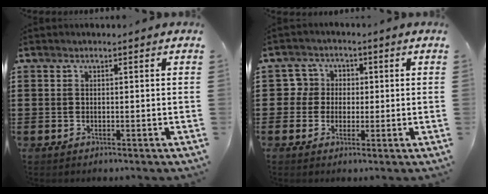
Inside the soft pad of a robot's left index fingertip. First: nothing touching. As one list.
[{"total": 4.1, "force": [0.3, 4.1, 0.5], "torque": [-0.032, 0.012, 0.001]}]